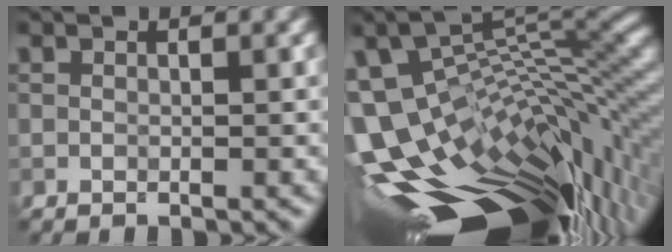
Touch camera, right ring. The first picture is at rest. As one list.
[{"total": 15.8, "force": [-2.7, 7.7, 13.6], "torque": [-0.242, -0.016, -0.024]}]